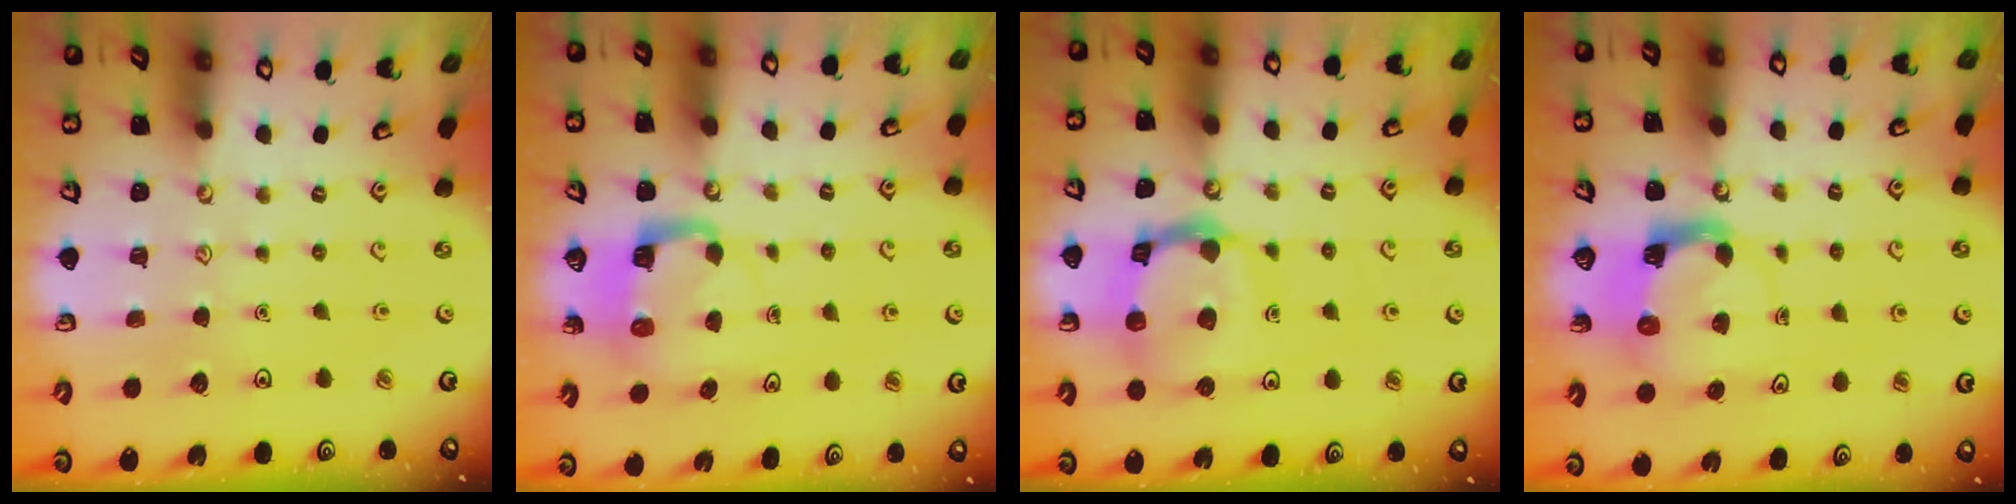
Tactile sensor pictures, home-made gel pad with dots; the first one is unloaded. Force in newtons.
{"total": 4.4, "press": 4.4, "slide": 0.1}
{"total": 12.4, "press": 12.3, "slide": 1.4}
{"total": 3.9, "press": 3.8, "slide": 0.6}